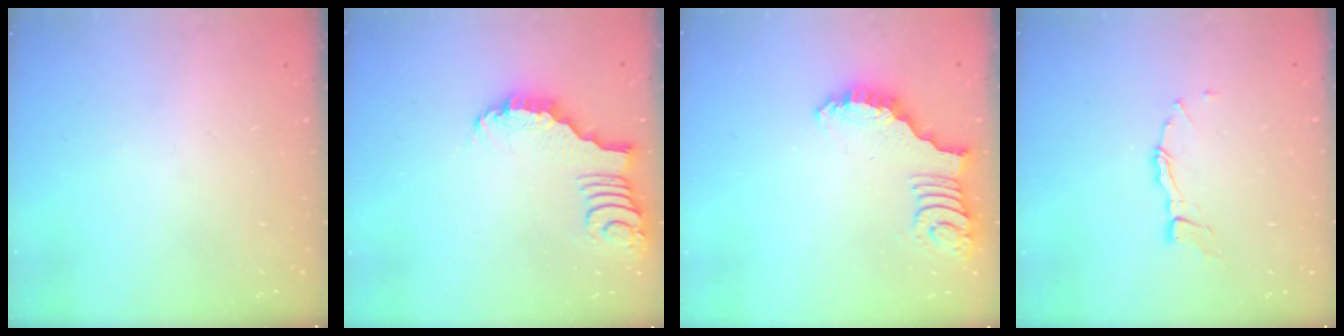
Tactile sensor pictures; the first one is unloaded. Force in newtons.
{"total": 2.6, "press": 2.6, "slide": 0.3}
{"total": 2.5, "press": 2.5, "slide": 0.5}
{"total": 5.1, "press": 5.1, "slide": 0.2}